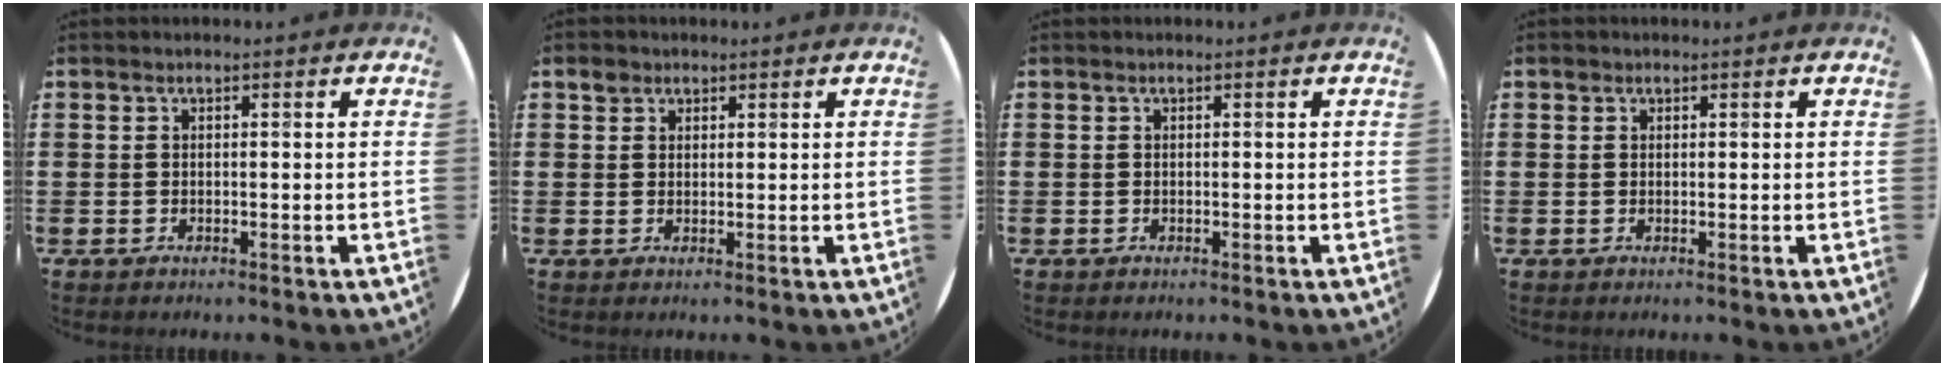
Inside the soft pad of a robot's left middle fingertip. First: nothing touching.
{"total": 1.8, "force": [1.3, 1.1, 0.3], "torque": [0.001, 0.003, 0.024]}
{"total": 0.0}
{"total": 0.5, "force": [0.4, 0.4, 0.0], "torque": [0.009, 0.001, 0.005]}